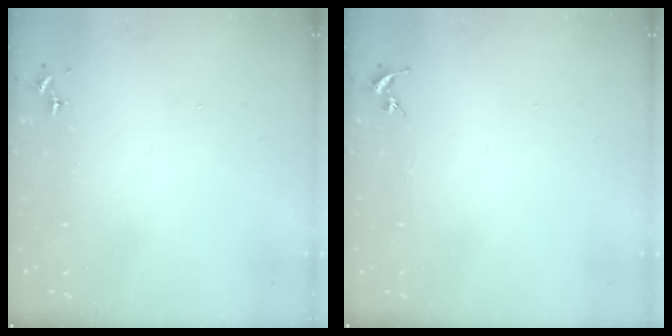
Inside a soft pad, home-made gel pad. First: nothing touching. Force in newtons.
{"total": 0.0}